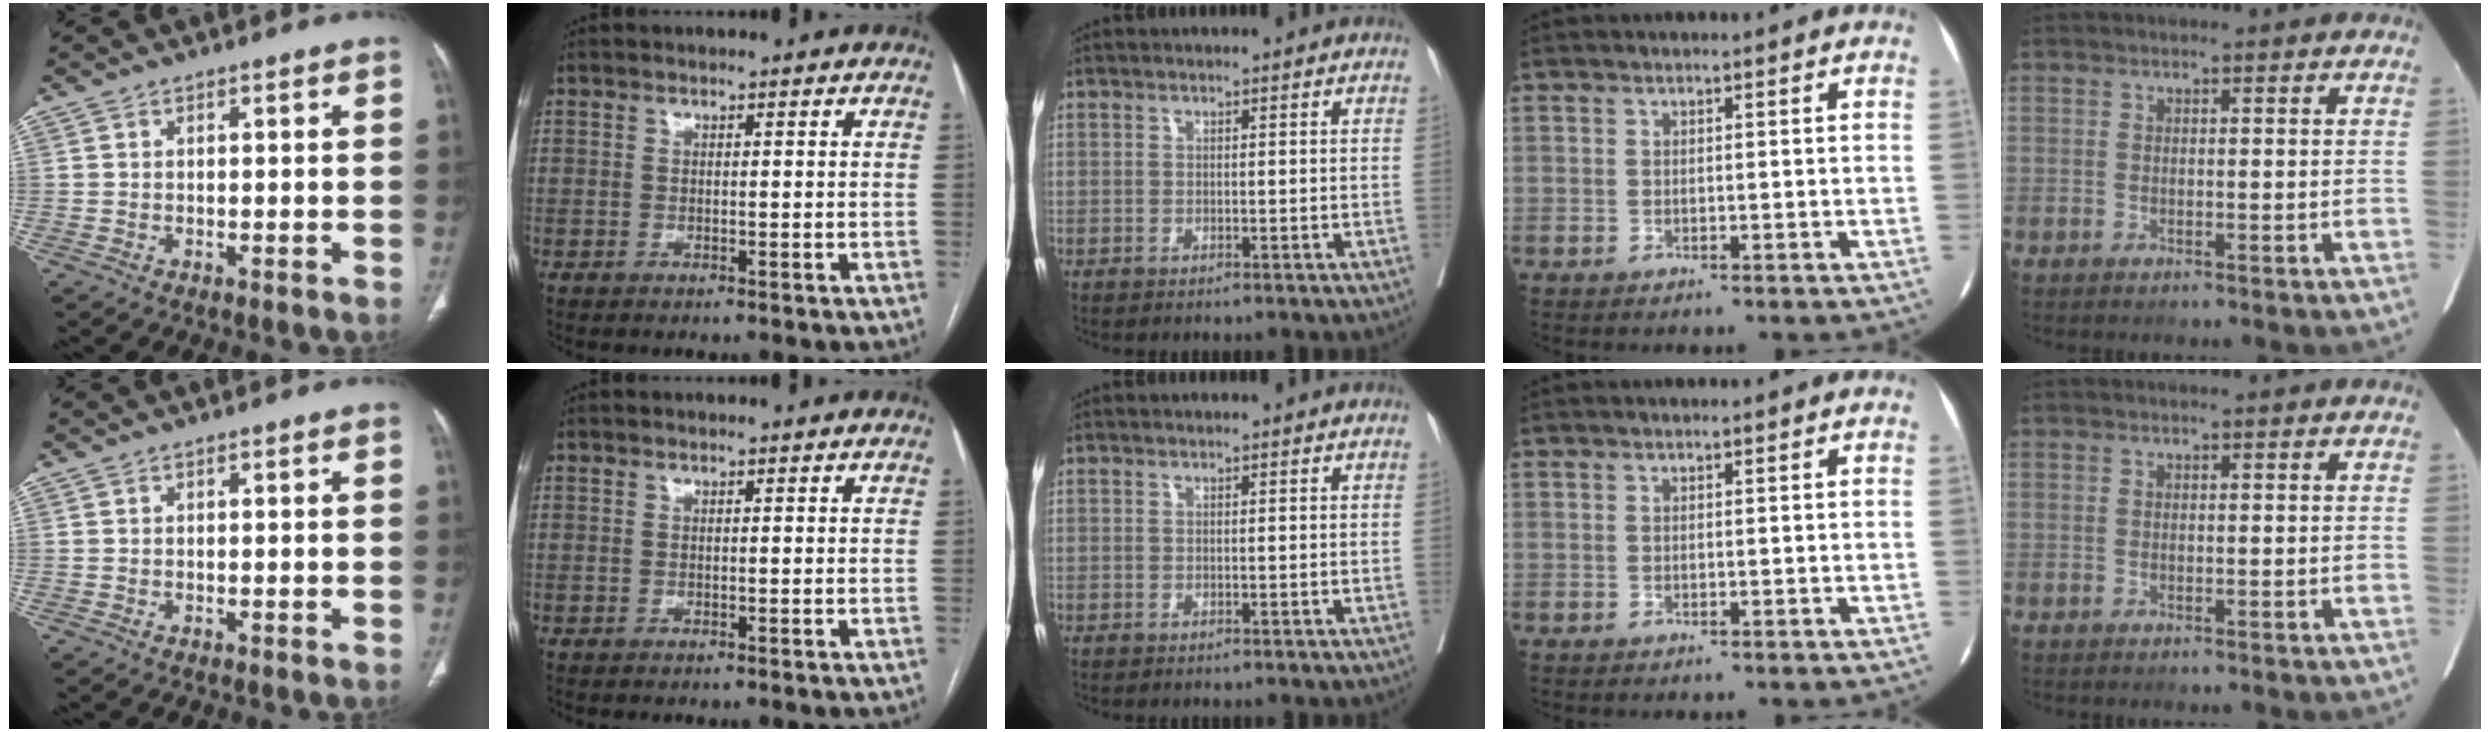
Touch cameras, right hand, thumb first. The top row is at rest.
{}